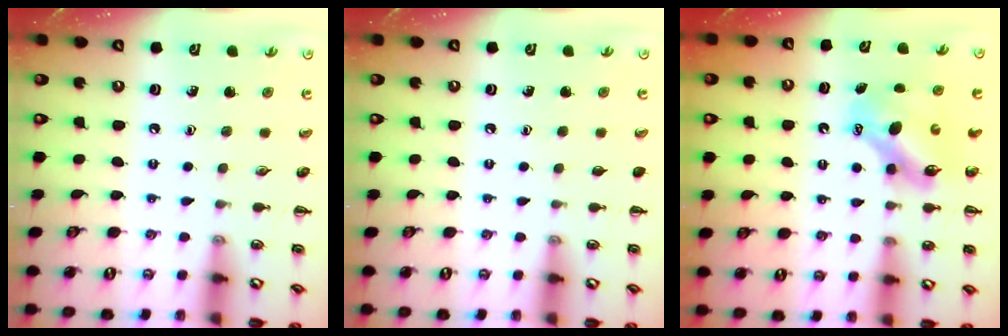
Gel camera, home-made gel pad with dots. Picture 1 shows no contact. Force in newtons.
{"total": 0.0}
{"total": 8.8, "press": 8.6, "slide": 1.6}